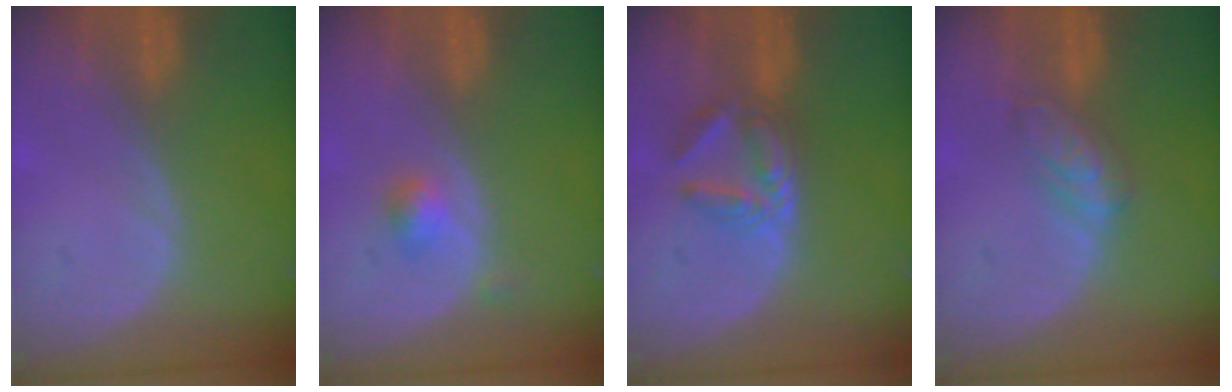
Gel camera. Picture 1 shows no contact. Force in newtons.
{"total": 2.2, "press": 2.0, "slide": 1.0}
{"total": 5.8, "press": 4.9, "slide": 3.1}
{"total": 4.6, "press": 4.5, "slide": 1.3}